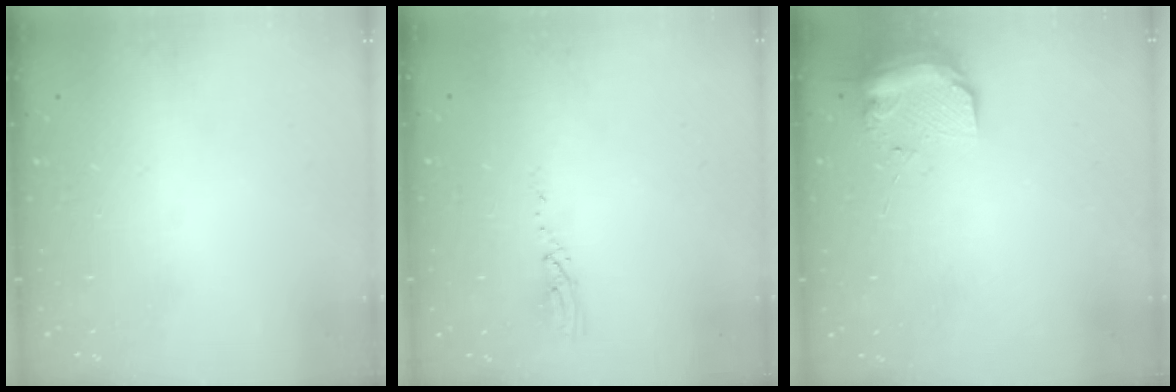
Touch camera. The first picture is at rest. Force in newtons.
{"total": 3.4, "press": 3.4, "slide": 0.3}
{"total": 9.1, "press": 9.1, "slide": 0.5}